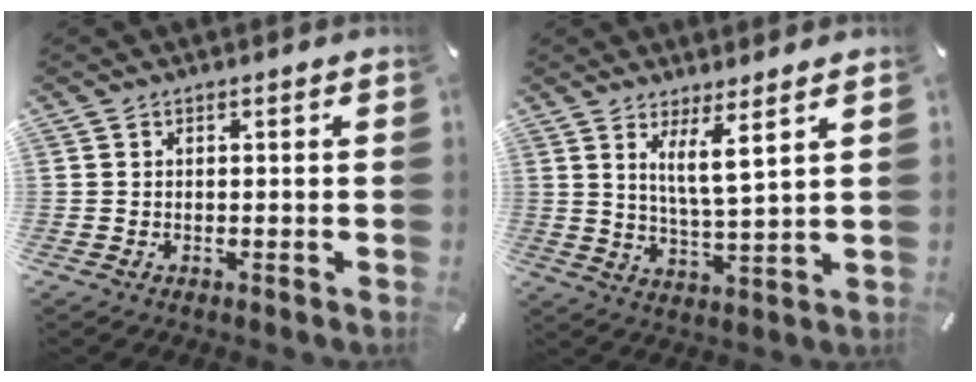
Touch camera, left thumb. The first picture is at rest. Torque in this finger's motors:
{"motor_torque": [-0.07, -0.17, 0.08, -0.05, 0.06]}